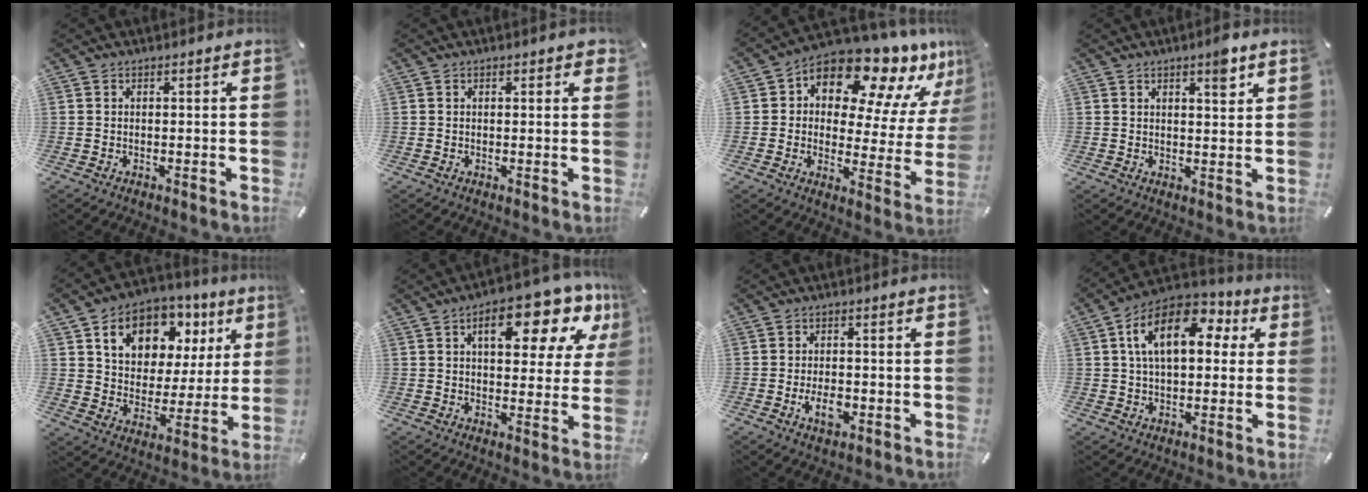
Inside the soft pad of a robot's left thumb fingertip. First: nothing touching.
{"total": 1.2, "force": [0.5, 0.5, 0.9], "torque": [-0.010, 0.001, 0.007]}
{"total": 13.9, "force": [10.7, 6.2, 6.4], "torque": [-0.102, -0.102, 0.179]}
{"total": 4.8, "force": [3.1, 1.6, 3.4], "torque": [-0.040, -0.014, 0.046]}
{"total": 14.0, "force": [7.0, 10.3, 6.3], "torque": [-0.105, -0.031, 0.124]}
{"total": 17.4, "force": [8.7, 8.1, 12.6], "torque": [-0.157, -0.043, 0.134]}
{"total": 5.1, "force": [-1.6, 2.9, 3.8], "torque": [-0.082, 0.003, -0.030]}
{"total": 15.9, "force": [4.9, 9.1, 12.1], "torque": [-0.215, -0.003, 0.079]}